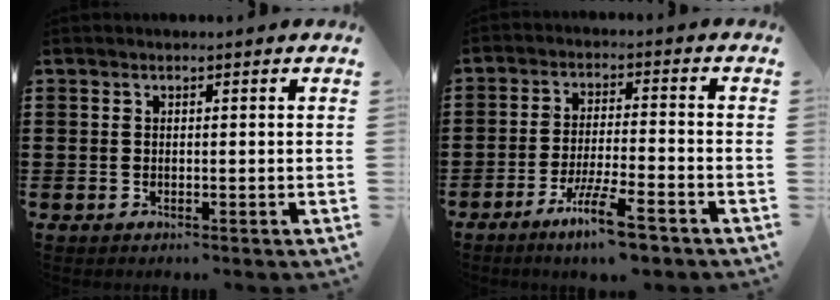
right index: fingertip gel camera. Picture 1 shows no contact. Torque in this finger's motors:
{"motor_torque": [1.67, -0.47, 0.47, 0.14]}